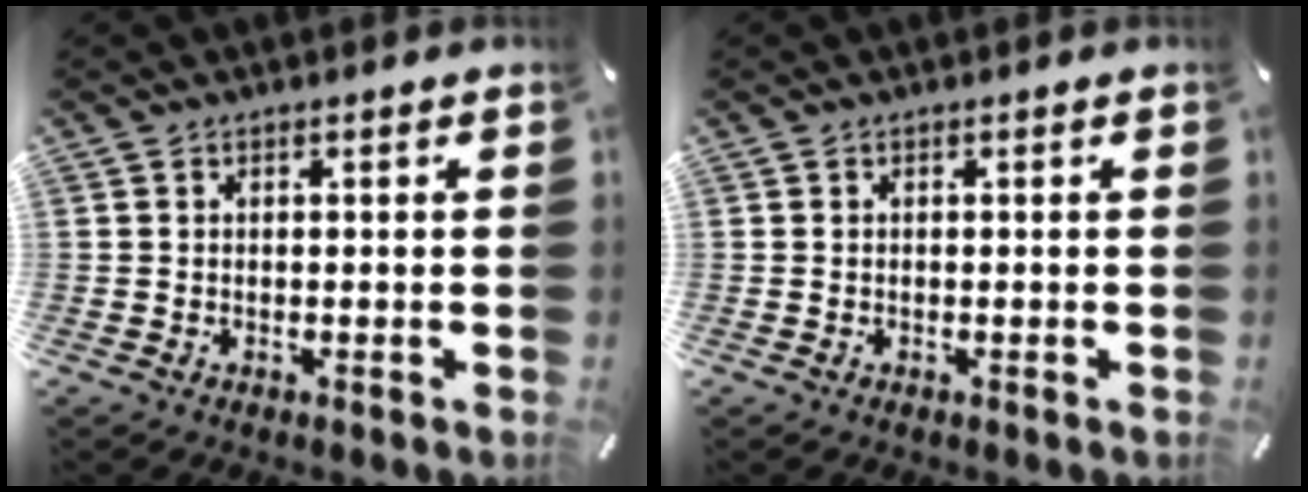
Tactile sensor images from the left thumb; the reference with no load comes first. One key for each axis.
{"total": 0.0}